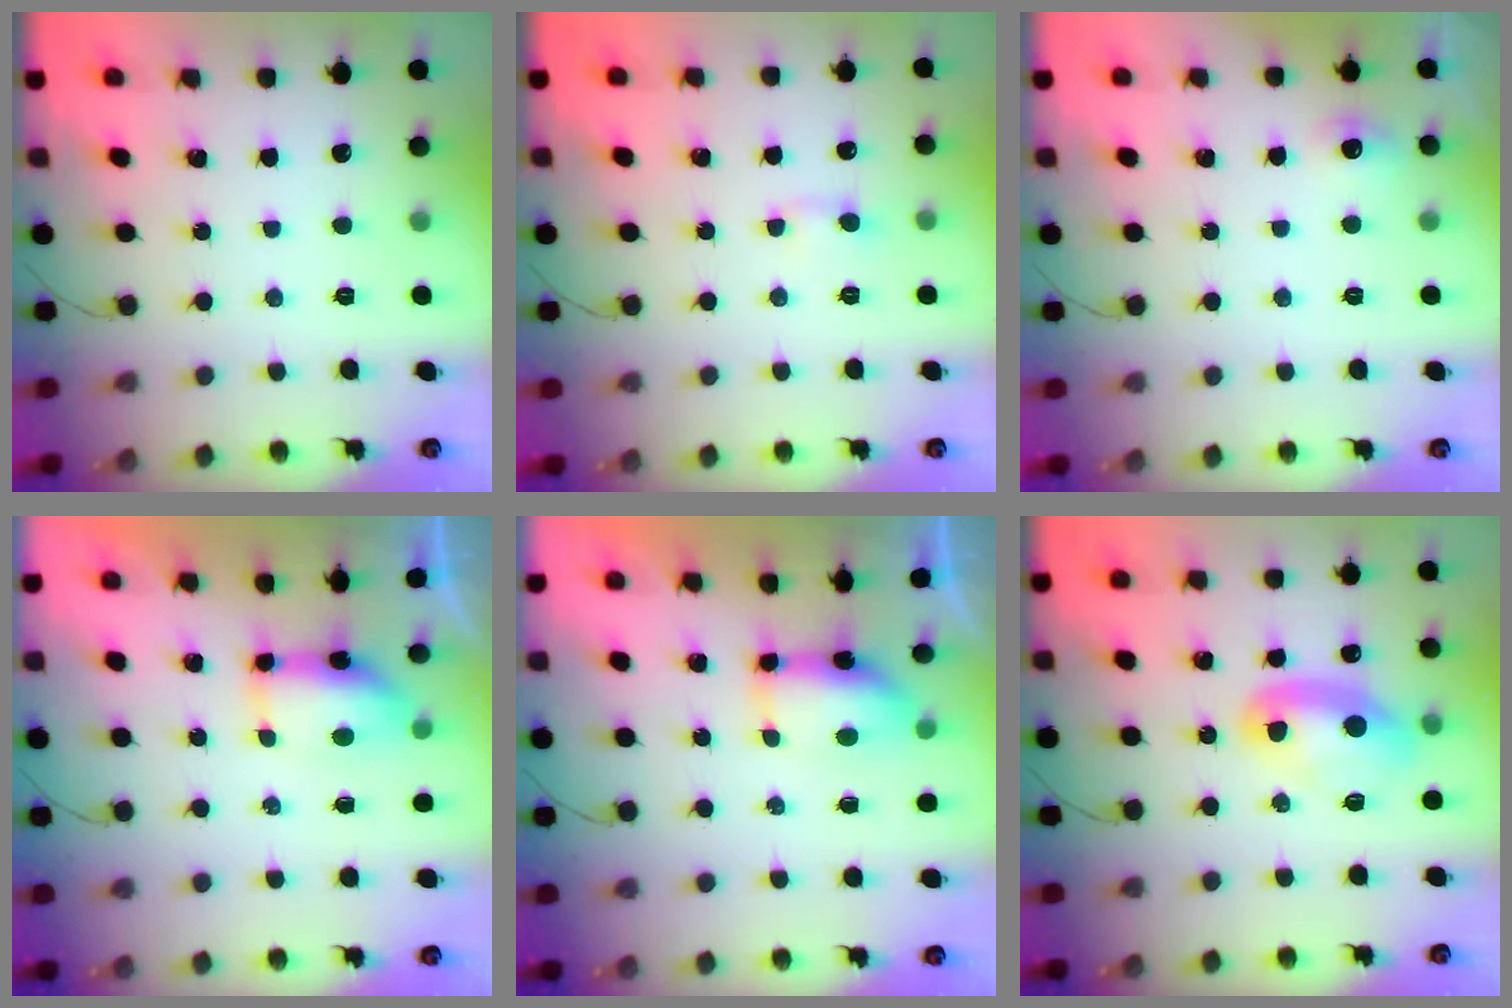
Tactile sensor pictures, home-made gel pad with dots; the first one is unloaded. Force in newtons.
{"total": 2.3, "press": 2.0, "slide": 1.3}
{"total": 5.8, "press": 5.5, "slide": 1.7}
{"total": 6.7, "press": 6.7, "slide": 0.4}
{"total": 6.7, "press": 6.7, "slide": 0.4}
{"total": 10.4, "press": 10.4, "slide": 1.0}